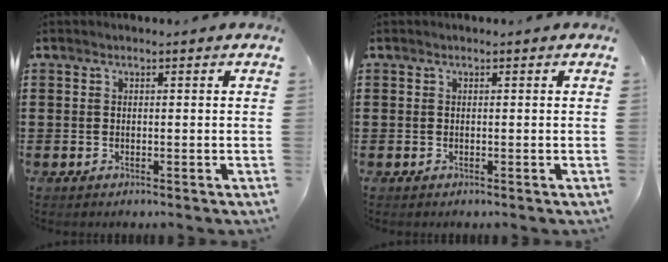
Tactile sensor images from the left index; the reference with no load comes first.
{"total": 0.0}